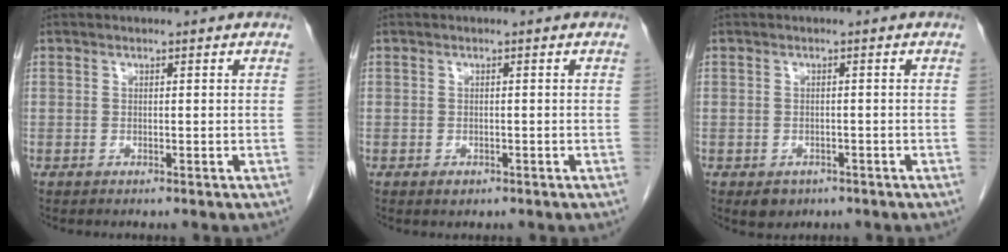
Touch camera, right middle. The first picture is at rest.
{"total": 1.0, "force": [-0.5, 0.7, 0.5], "torque": [-0.006, 0.001, -0.003]}
{"total": 2.5, "force": [-1.5, 1.9, 0.8], "torque": [-0.009, 0.003, -0.013]}